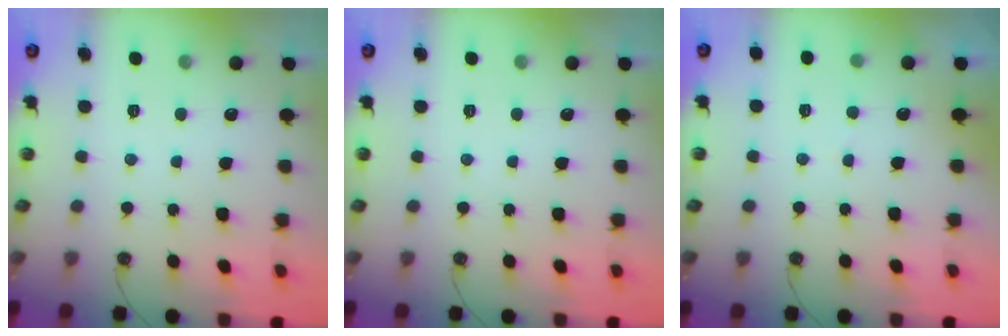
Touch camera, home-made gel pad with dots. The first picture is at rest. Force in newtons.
{"total": 0.0}
{"total": 2.8, "press": 2.6, "slide": 1.1}